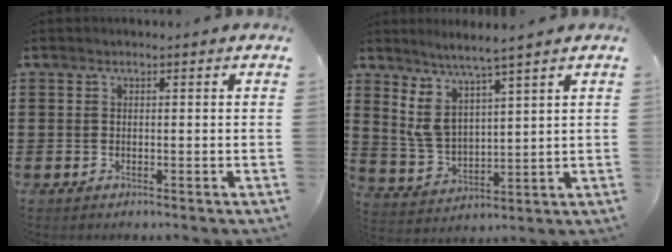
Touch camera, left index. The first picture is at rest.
{"total": 6.1, "force": [4.2, 1.7, 4.0], "torque": [-0.099, -0.018, 0.073]}